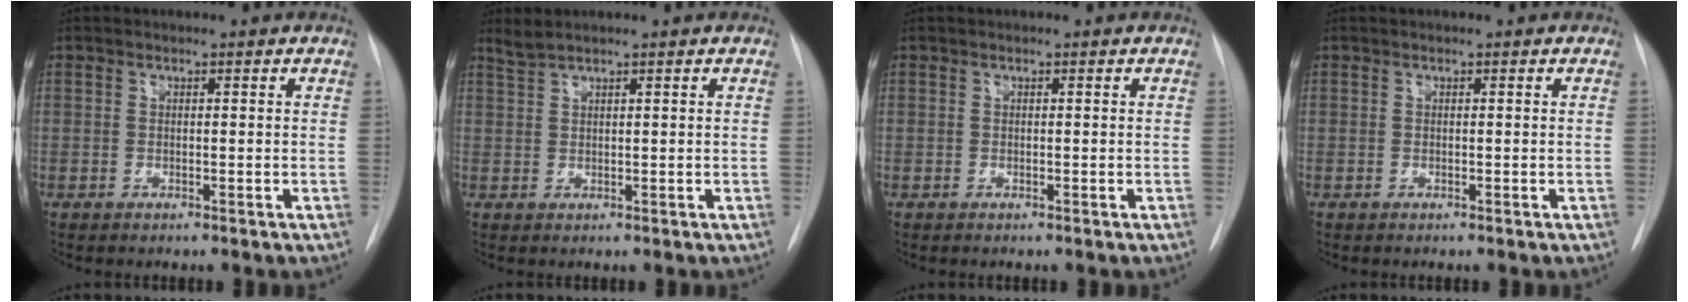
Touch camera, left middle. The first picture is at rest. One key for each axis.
{"total": 1.7, "fx": 1.5, "fy": -0.2, "fz": 0.6, "tx": -0.016, "ty": 0.012, "tz": 0.036}
{"total": 0.0}
{"total": 0.0}